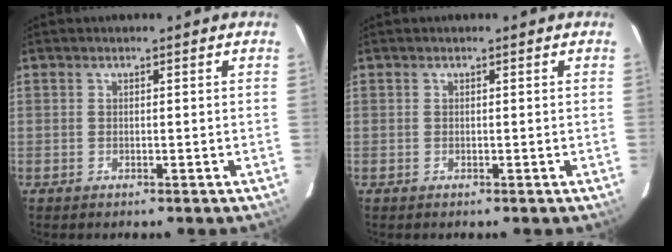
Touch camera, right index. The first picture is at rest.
{"total": 0.0}